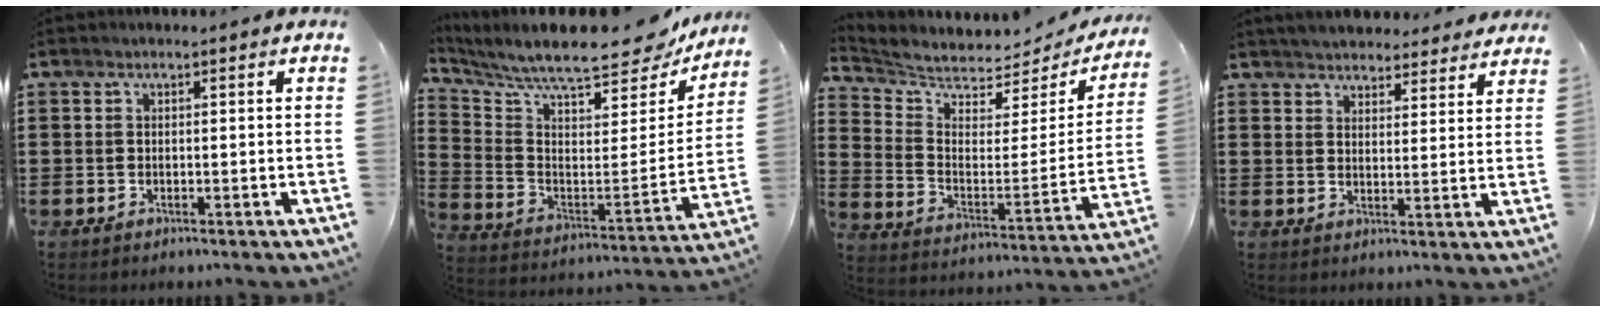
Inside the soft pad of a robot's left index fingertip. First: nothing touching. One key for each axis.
{"total": 8.6, "fx": 7.5, "fy": 1.0, "fz": 4.0, "tx": -0.106, "ty": -0.070, "tz": 0.121}
{"total": 3.9, "fx": 3.8, "fy": 0.8, "fz": 0.7, "tx": -0.041, "ty": -0.047, "tz": 0.058}
{"total": 4.2, "fx": 4.1, "fy": 0.4, "fz": 0.3, "tx": -0.021, "ty": -0.018, "tz": 0.075}